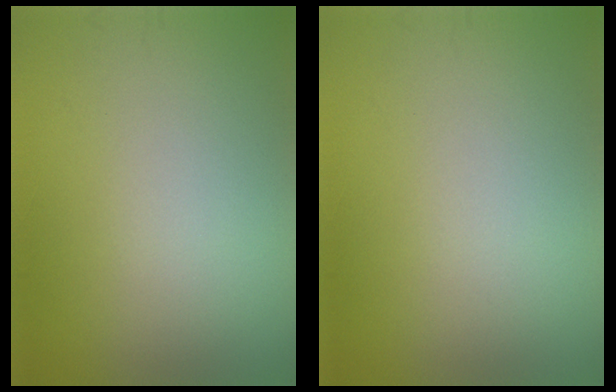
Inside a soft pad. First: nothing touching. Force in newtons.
{"total": 0.0}